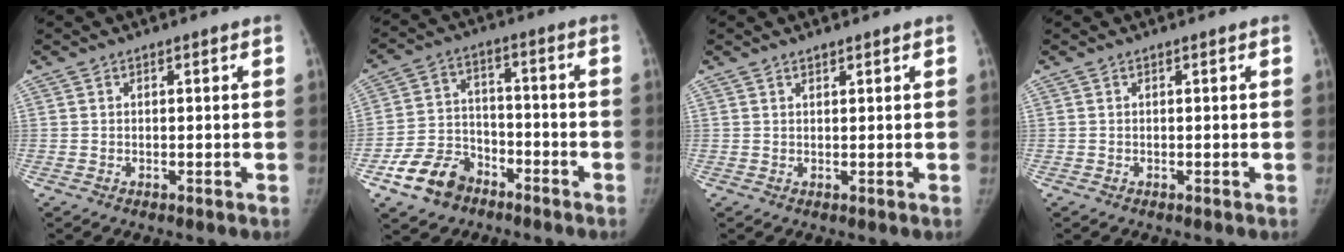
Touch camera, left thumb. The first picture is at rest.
{"total": 10.5, "force": [-6.5, 7.2, 3.9], "torque": [-0.046, 0.043, -0.117]}
{"total": 0.8, "force": [0.7, 0.2, 0.3], "torque": [0.000, -0.003, 0.012]}
{"total": 0.0}